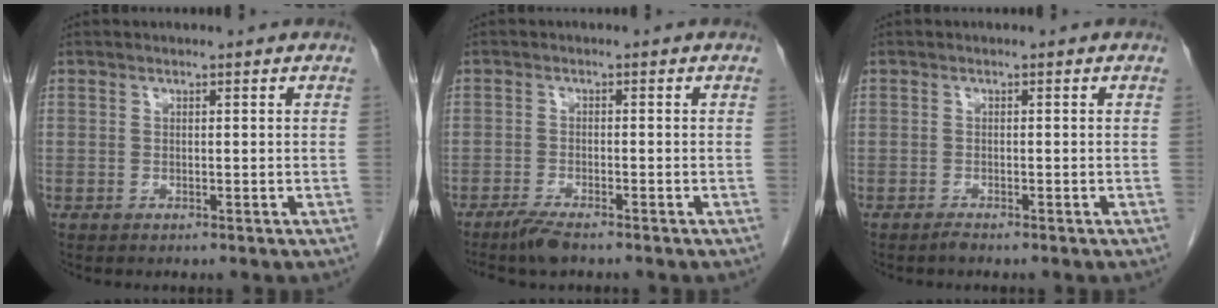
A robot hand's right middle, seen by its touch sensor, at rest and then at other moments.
{"total": 3.5, "force": [-2.8, 0.4, 2.0], "torque": [-0.043, -0.008, -0.053]}
{"total": 0.7, "force": [-0.7, 0.0, 0.3], "torque": [-0.007, -0.001, -0.012]}